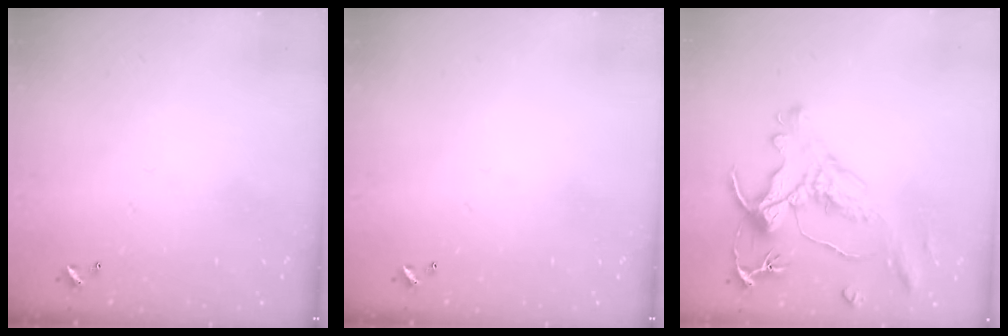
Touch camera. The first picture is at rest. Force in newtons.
{"total": 0.0}
{"total": 2.8, "press": 2.5, "slide": 1.3}